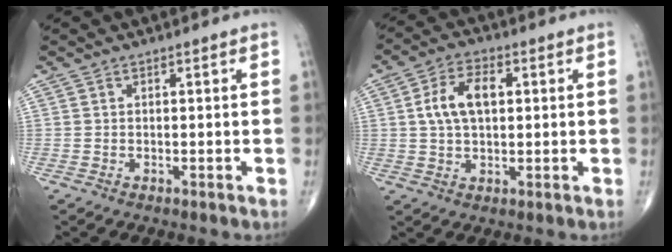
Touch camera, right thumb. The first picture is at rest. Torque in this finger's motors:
{"motor_torque": [-0.12, -0.03, 0.24, -0.02, 0.26]}